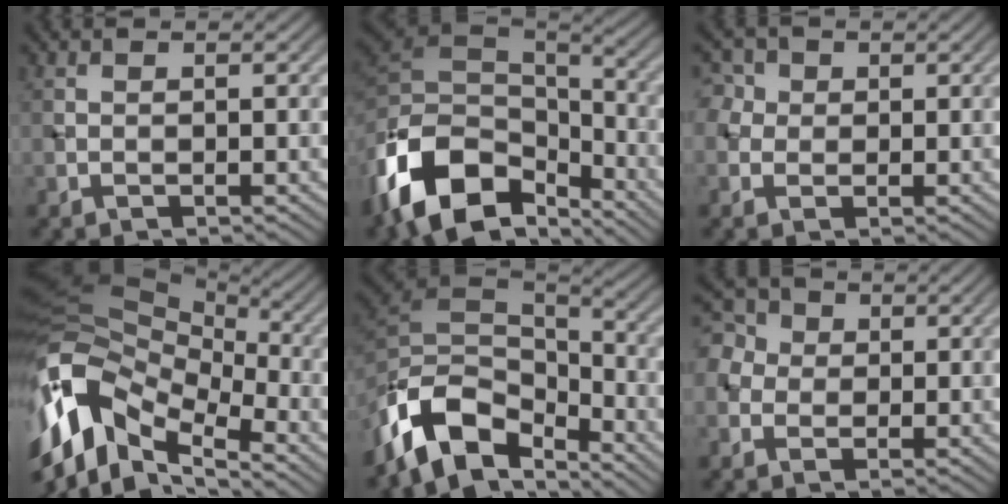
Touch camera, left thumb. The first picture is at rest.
{"total": 16.0, "force": [-7.3, 9.7, 10.3], "torque": [-0.266, -0.020, -0.122]}
{"total": 3.4, "force": [1.0, 3.1, 1.2], "torque": [-0.039, 0.014, -0.003]}
{"total": 13.7, "force": [-5.3, 8.2, 9.6], "torque": [-0.232, -0.003, -0.108]}
{"total": 13.2, "force": [-7.6, 7.2, 8.2], "torque": [-0.186, -0.003, -0.148]}
{"total": 5.0, "force": [0.7, 4.4, 2.2], "torque": [-0.076, 0.014, -0.003]}